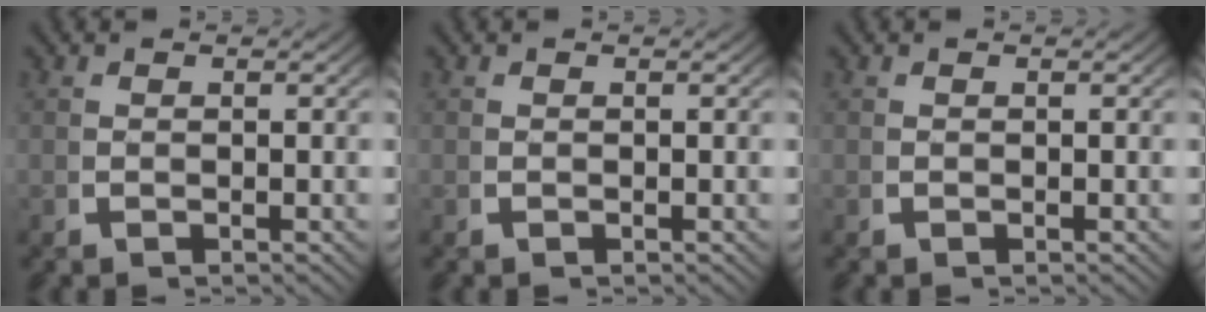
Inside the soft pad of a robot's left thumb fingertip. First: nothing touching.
{"total": 0.0}
{"total": 0.0}